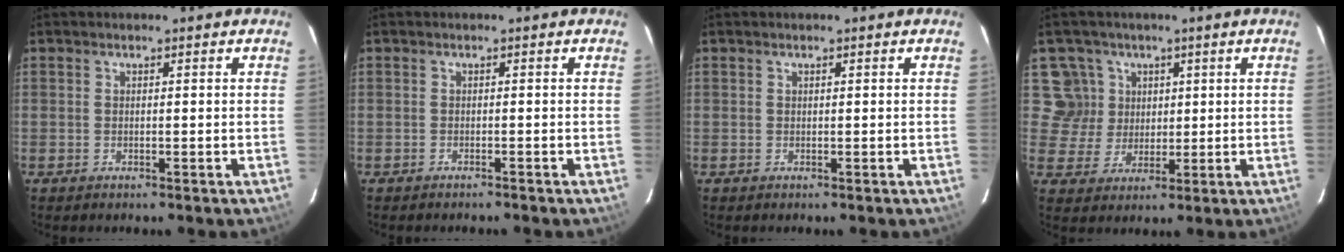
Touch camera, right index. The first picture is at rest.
{"total": 1.0, "force": [-0.9, 0.0, 0.1], "torque": [-0.007, 0.000, -0.015]}
{"total": 0.0}
{"total": 6.7, "force": [2.4, 6.2, 0.1], "torque": [-0.002, 0.009, 0.042]}